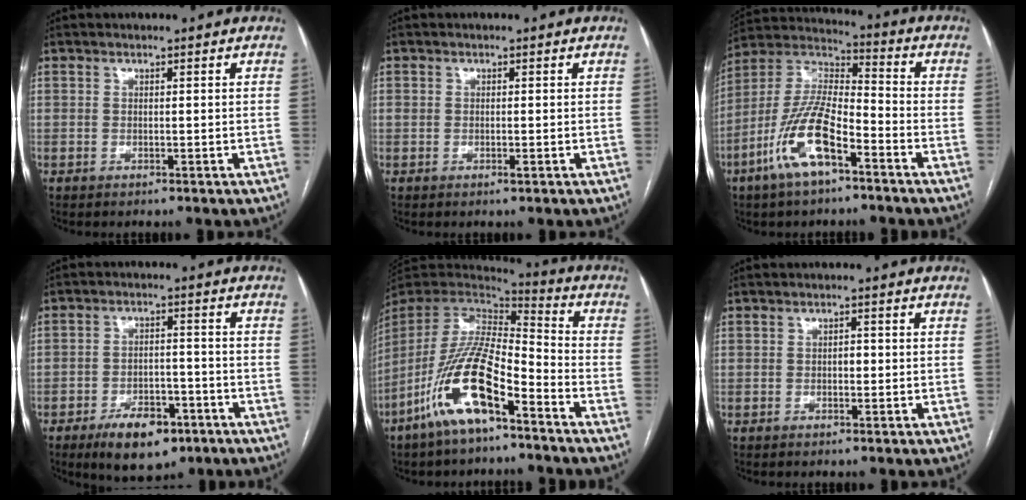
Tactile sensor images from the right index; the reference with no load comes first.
{"total": 1.0, "force": [-0.2, 0.5, 0.9], "torque": [-0.017, -0.001, -0.002]}
{"total": 13.5, "force": [-6.7, 3.8, 11.2], "torque": [-0.234, 0.003, -0.128]}
{"total": 9.1, "force": [-5.6, 4.2, 5.9], "torque": [-0.094, -0.003, -0.084]}
{"total": 16.1, "force": [-8.8, 3.6, 13.0], "torque": [-0.270, -0.016, -0.165]}
{"total": 1.6, "force": [-0.3, 0.8, 1.4], "torque": [-0.018, 0.004, -0.005]}